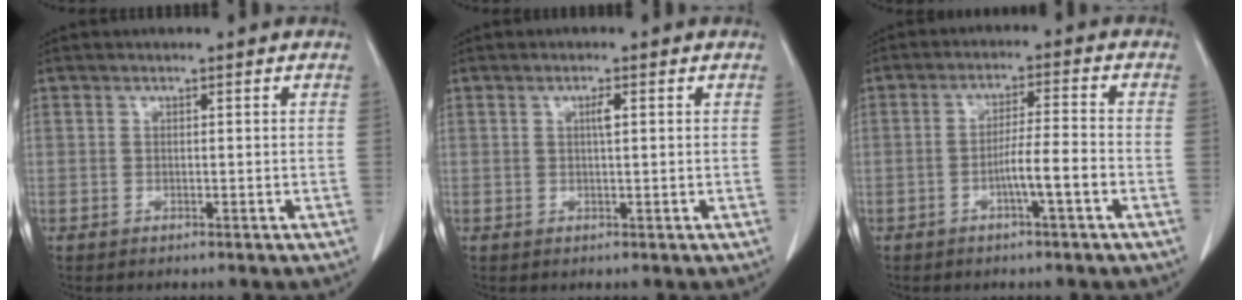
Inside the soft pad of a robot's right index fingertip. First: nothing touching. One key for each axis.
{"total": 1.4, "fx": 0.4, "fy": 0.1, "fz": 1.3, "tx": -0.025, "ty": 0.002, "tz": 0.006}
{"total": 5.3, "fx": -2.2, "fy": -0.2, "fz": 4.9, "tx": -0.085, "ty": 0.004, "tz": -0.039}